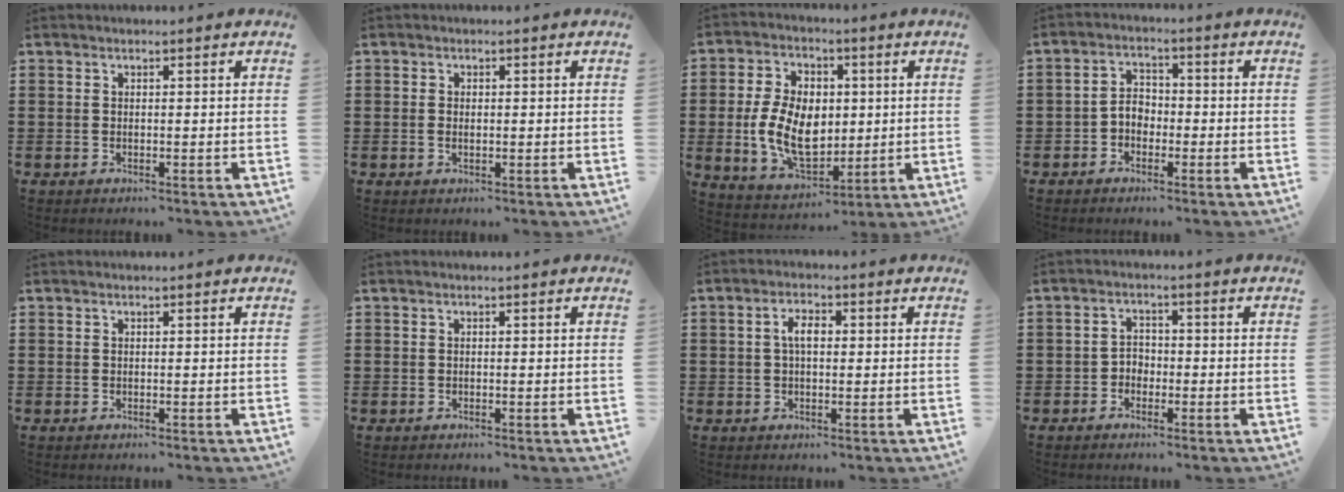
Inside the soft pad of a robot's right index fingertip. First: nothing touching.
{"total": 1.0, "force": [-0.1, 0.5, 0.9], "torque": [-0.017, 0.003, -0.003]}
{"total": 11.2, "force": [-0.4, 7.5, 8.3], "torque": [-0.179, 0.011, -0.008]}
{"total": 3.1, "force": [-1.5, 2.2, 1.5], "torque": [-0.041, 0.007, -0.035]}
{"total": 0.0}
{"total": 0.0}
{"total": 3.1, "force": [0.3, 1.4, 2.7], "torque": [-0.054, 0.009, 0.002]}
{"total": 2.0, "force": [-1.3, 1.4, 0.6], "torque": [-0.017, 0.006, -0.030]}